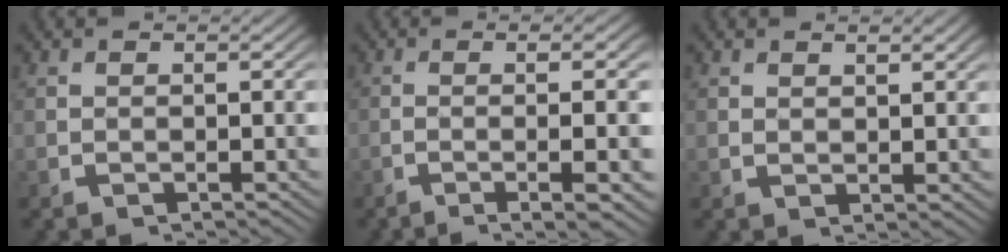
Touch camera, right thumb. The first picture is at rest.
{"total": 6.8, "force": [-2.5, 1.4, 6.2], "torque": [-0.097, -0.007, -0.030]}
{"total": 1.2, "force": [1.1, 0.0, 0.4], "torque": [-0.005, -0.004, 0.028]}